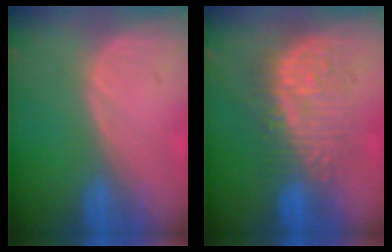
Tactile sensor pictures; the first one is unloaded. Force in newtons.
{"total": 9.1, "press": 9.0, "slide": 1.6}